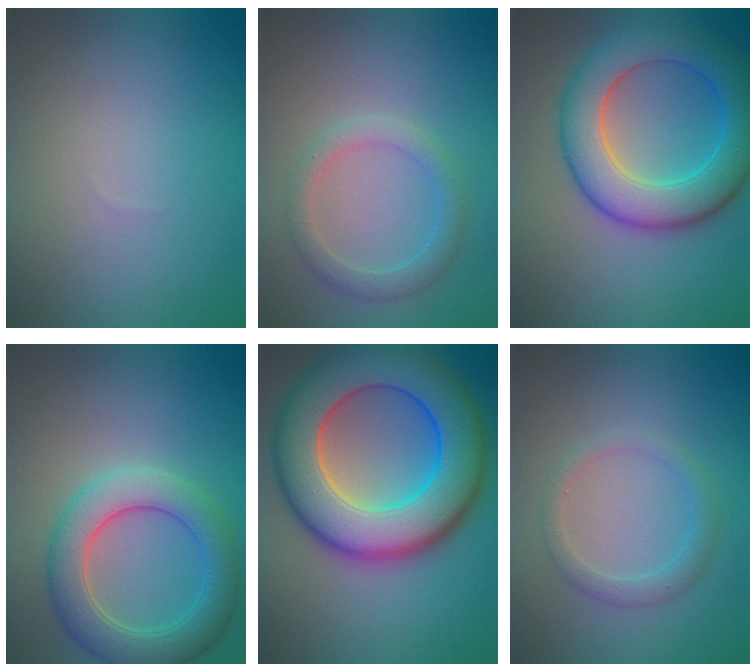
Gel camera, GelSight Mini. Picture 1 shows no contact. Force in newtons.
{"total": 2.3, "press": 2.3, "slide": 0.1}
{"total": 8.5, "press": 8.5, "slide": 0.1}
{"total": 5.7, "press": 5.7, "slide": 0.2}
{"total": 13.4, "press": 13.4, "slide": 0.4}
{"total": 2.0, "press": 2.0, "slide": 0.2}